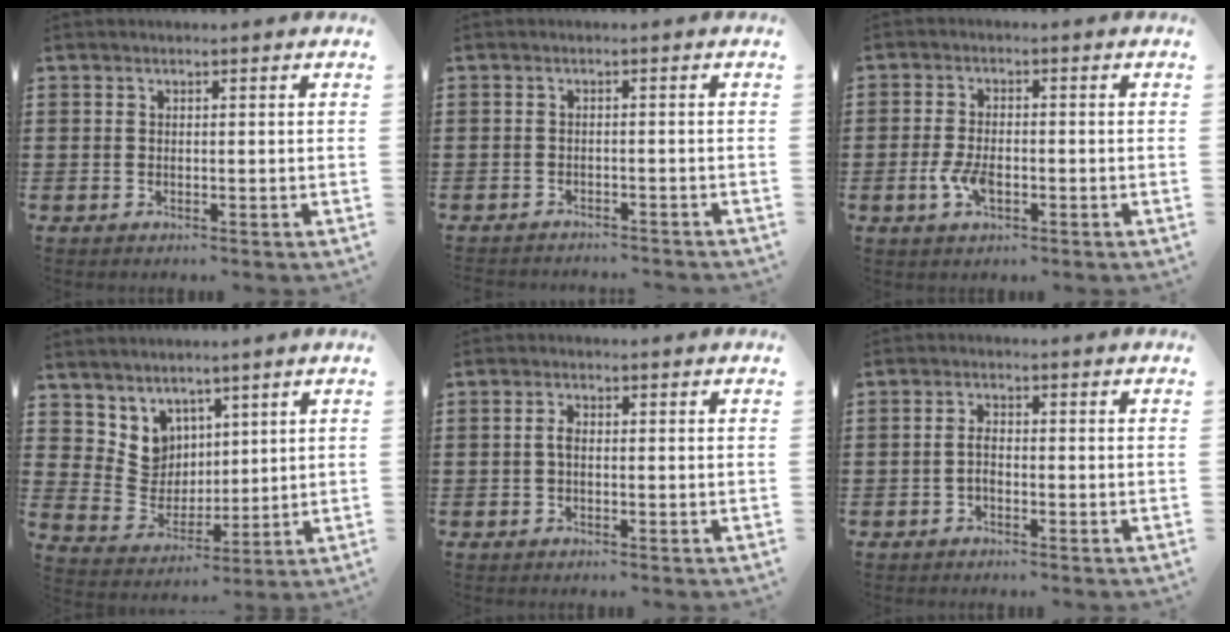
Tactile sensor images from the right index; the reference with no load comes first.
{"total": 1.7, "force": [-1.7, 0.0, 0.0], "torque": [-0.005, -0.002, -0.036]}
{"total": 4.3, "force": [-1.4, 2.0, 3.6], "torque": [-0.082, -0.002, -0.029]}
{"total": 6.6, "force": [3.8, 5.3, 1.0], "torque": [-0.056, -0.015, 0.076]}
{"total": 1.8, "force": [-0.2, 0.8, 1.6], "torque": [-0.038, -0.002, -0.007]}
{"total": 1.9, "force": [-0.8, 0.9, 1.5], "torque": [-0.039, -0.001, -0.018]}